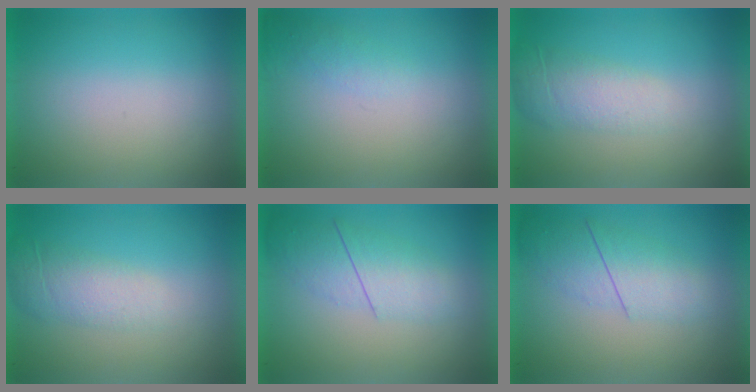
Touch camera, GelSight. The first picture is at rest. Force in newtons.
{"total": 1.1}
{"total": 1.0}
{"total": 2.0}
{"total": 2.3}
{"total": 2.3}